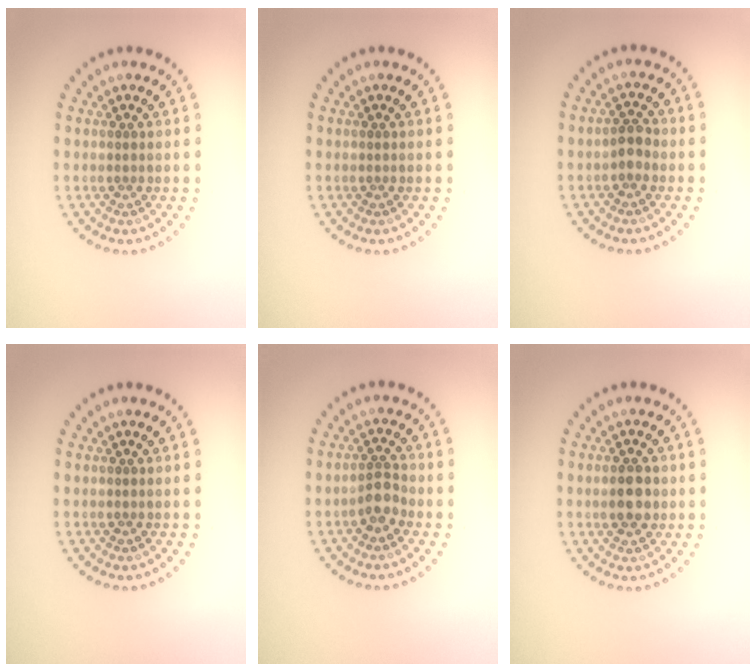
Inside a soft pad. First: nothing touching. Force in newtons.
{"total": 0.0}
{"total": 1.6, "press": 1.5, "slide": 0.4}
{"total": 0.0}
{"total": 1.9, "press": 1.7, "slide": 1.0}
{"total": 3.0, "press": 3.0, "slide": 0.0}